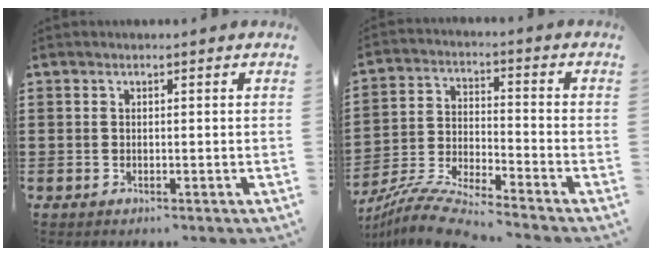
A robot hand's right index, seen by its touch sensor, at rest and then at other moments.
{"total": 8.1, "force": [-7.7, 0.0, 2.6], "torque": [-0.063, -0.001, -0.153]}